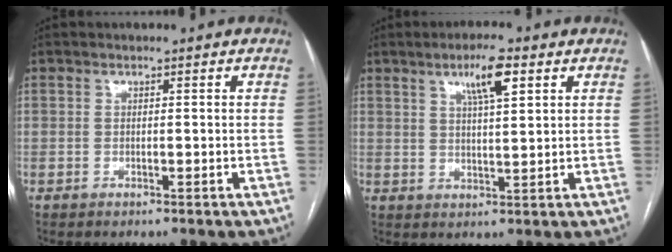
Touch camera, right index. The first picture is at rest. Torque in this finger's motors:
{"motor_torque": [0.59, 0.54, 0.13, 0.09]}